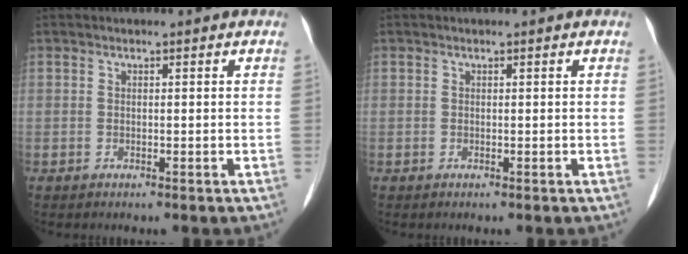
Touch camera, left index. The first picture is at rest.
{"total": 0.0}